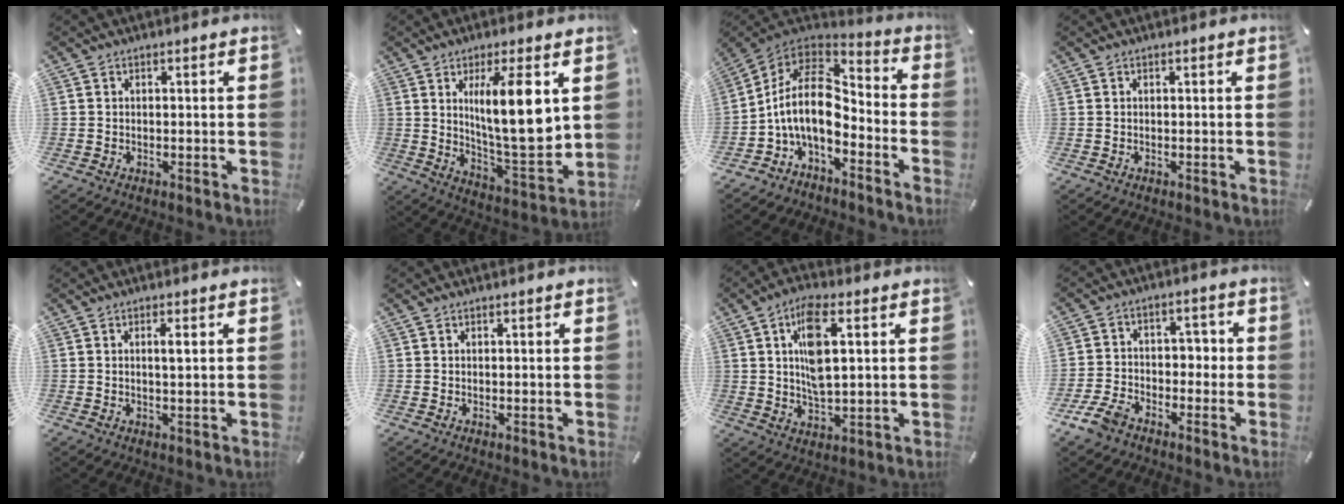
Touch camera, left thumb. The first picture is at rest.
{"total": 16.0, "force": [4.8, 3.7, 14.8], "torque": [-0.242, -0.036, 0.065]}
{"total": 15.7, "force": [-3.3, 9.7, 11.9], "torque": [-0.247, 0.006, -0.059]}
{"total": 0.0}
{"total": 2.5, "force": [0.7, 0.2, 2.4], "torque": [-0.049, 0.000, 0.010]}
{"total": 0.0}
{"total": 10.3, "force": [2.6, 4.4, 9.0], "torque": [-0.181, -0.004, 0.038]}
{"total": 8.2, "force": [-4.6, 5.9, 3.4], "torque": [-0.056, 0.035, -0.086]}